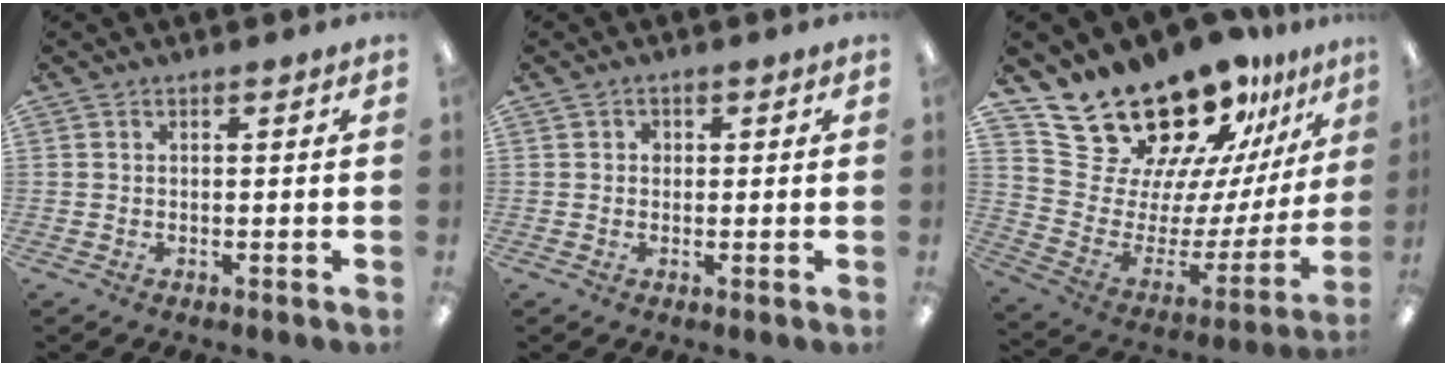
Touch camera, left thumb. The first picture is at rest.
{"total": 1.6, "force": [0.4, 1.4, 0.7], "torque": [-0.006, 0.004, 0.003]}
{"total": 21.8, "force": [19.6, 7.6, 6.0], "torque": [-0.101, -0.163, 0.361]}